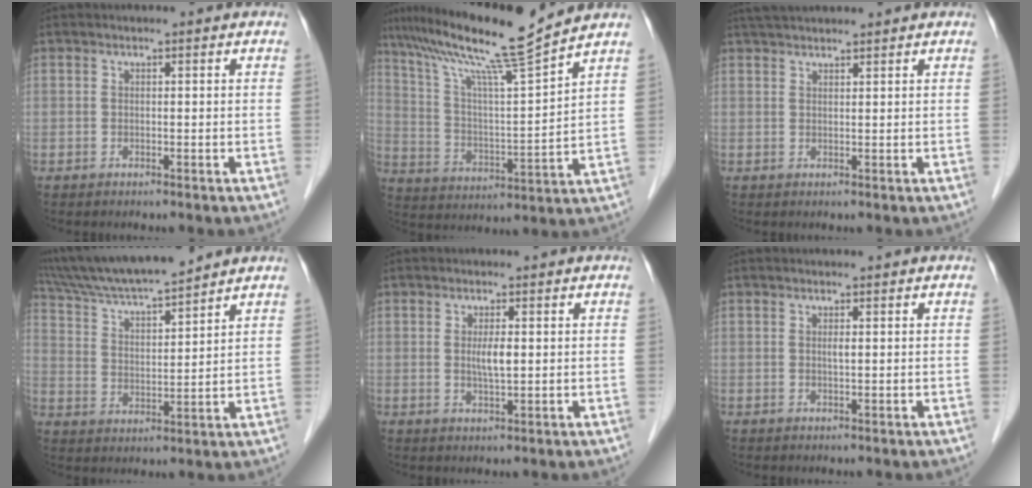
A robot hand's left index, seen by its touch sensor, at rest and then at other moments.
{"total": 14.9, "force": [12.4, -2.1, 8.1], "torque": [-0.148, -0.002, 0.216]}
{"total": 4.7, "force": [4.3, 0.4, 1.9], "torque": [-0.031, 0.035, 0.079]}
{"total": 13.8, "force": [12.5, 0.4, 5.8], "torque": [-0.109, 0.013, 0.225]}
{"total": 2.6, "force": [0.4, 0.4, 2.5], "torque": [-0.049, -0.003, 0.008]}
{"total": 0.6, "force": [0.2, 0.0, 0.6], "torque": [-0.013, 0.000, 0.005]}